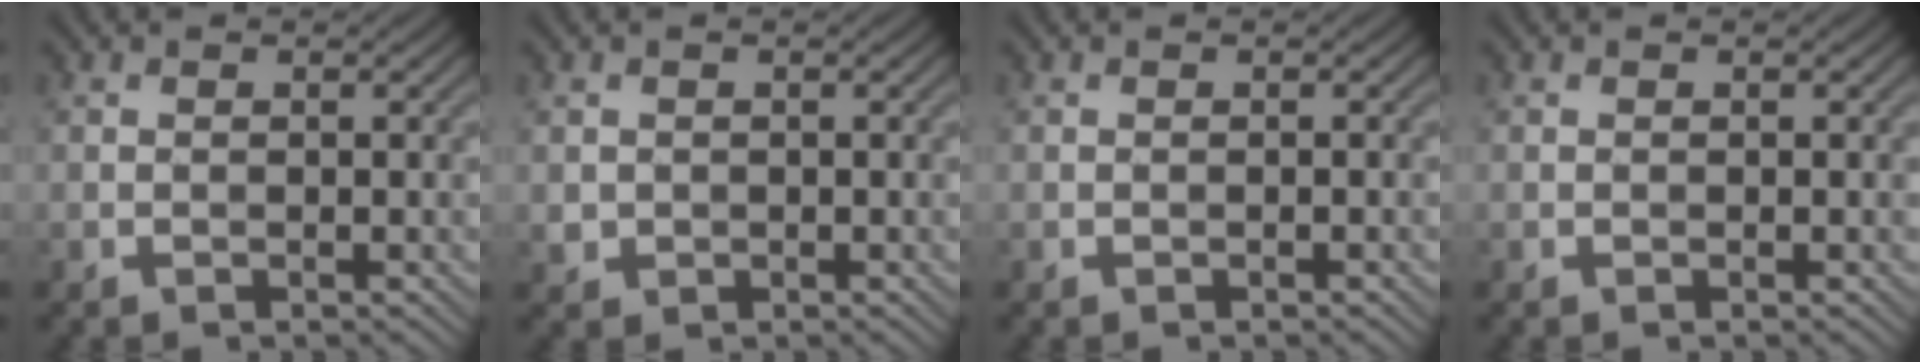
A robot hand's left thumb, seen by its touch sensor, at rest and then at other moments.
{"total": 1.1, "force": [0.1, 1.1, 0.2], "torque": [-0.008, -0.007, 0.003]}
{"total": 0.0}
{"total": 0.0}